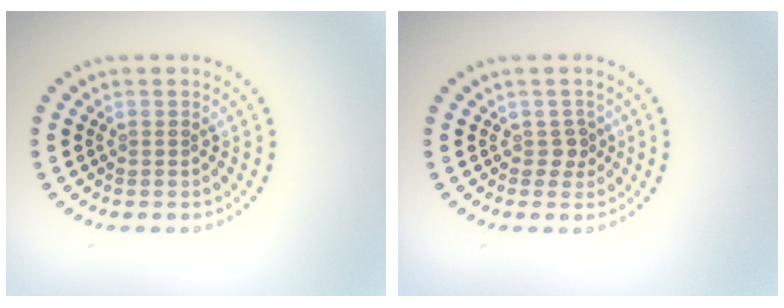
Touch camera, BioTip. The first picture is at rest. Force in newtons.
{"total": 1.3, "press": 1.0, "slide": 0.7}